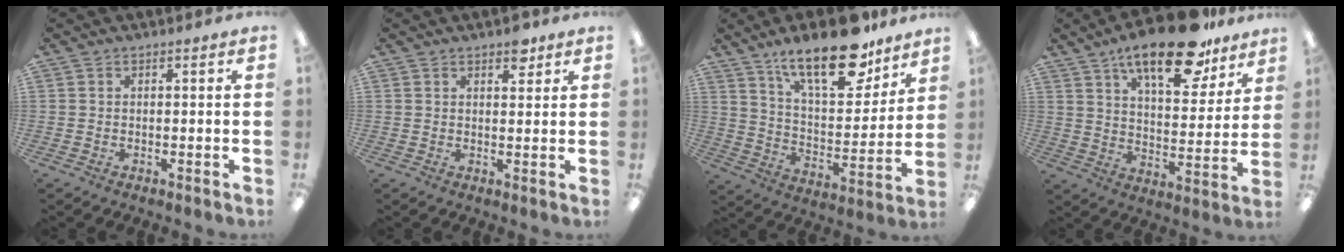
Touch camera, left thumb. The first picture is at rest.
{"total": 4.0, "force": [2.8, 2.0, 1.9], "torque": [-0.002, -0.015, 0.043]}
{"total": 20.9, "force": [14.5, 8.2, 12.6], "torque": [-0.203, -0.083, 0.246]}
{"total": 19.0, "force": [13.5, 6.7, 11.5], "torque": [-0.176, -0.075, 0.222]}